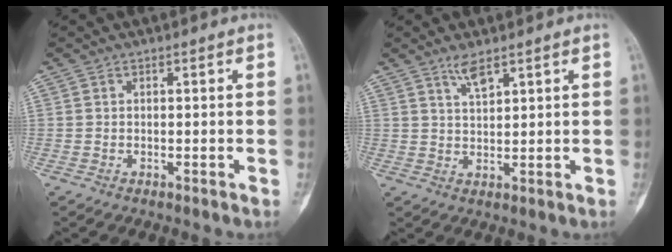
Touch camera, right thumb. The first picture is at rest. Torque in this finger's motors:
{"motor_torque": [0.80, 2.03, 0.40, -0.16, 0.00]}